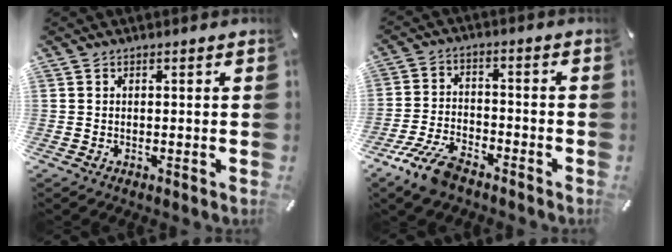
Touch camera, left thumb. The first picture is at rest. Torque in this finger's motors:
{"motor_torque": [0.45, 0.82, 0.64, 0.61, 0.09]}